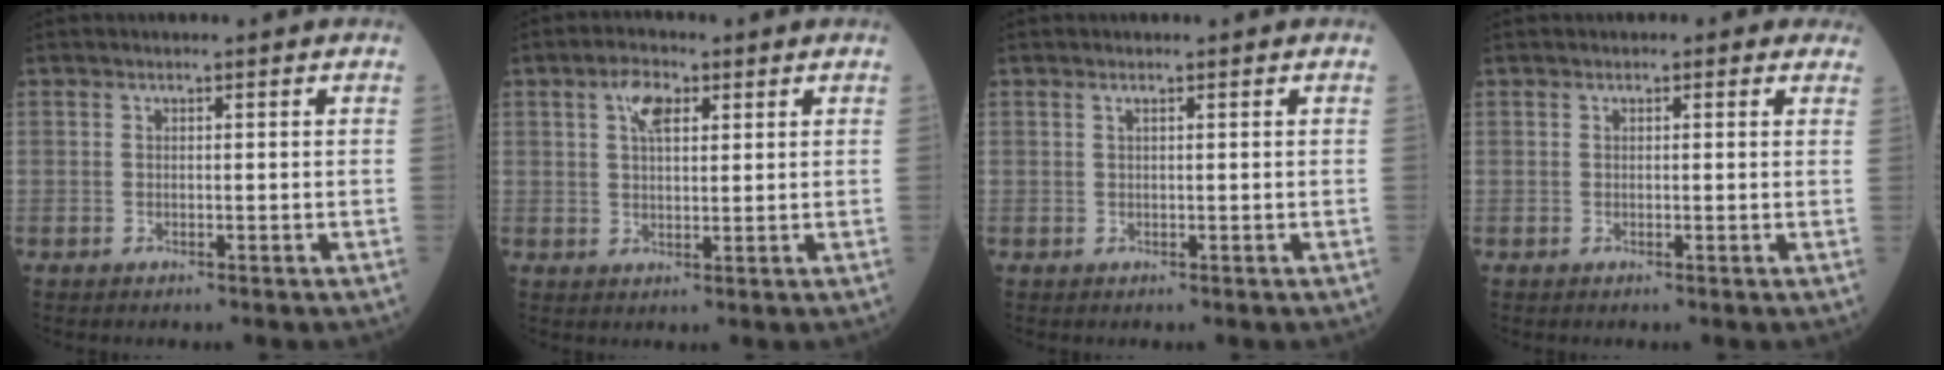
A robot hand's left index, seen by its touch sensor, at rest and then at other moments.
{"total": 4.3, "force": [1.8, 2.0, 3.4], "torque": [-0.069, 0.009, 0.031]}
{"total": 0.0}
{"total": 0.9, "force": [0.5, 0.7, 0.3], "torque": [0.003, 0.002, -0.003]}